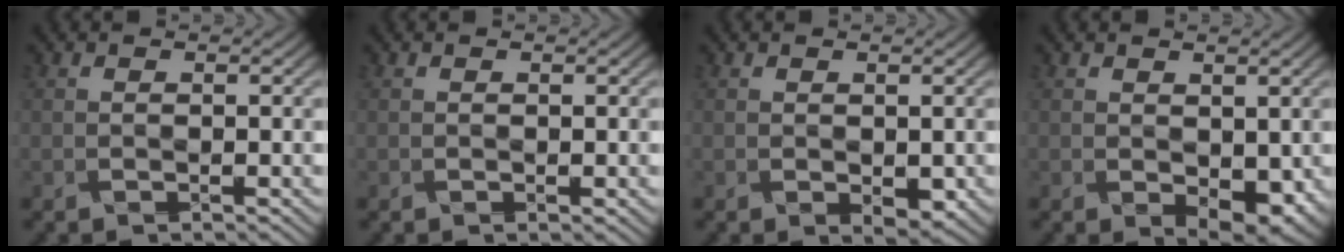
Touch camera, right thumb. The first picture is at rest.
{"total": 0.0}
{"total": 1.7, "force": [-0.1, 1.0, 1.3], "torque": [-0.022, -0.007, 0.008]}
{"total": 3.9, "force": [-0.4, 2.4, 3.1], "torque": [-0.050, -0.014, 0.010]}